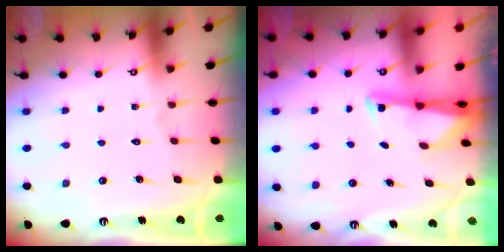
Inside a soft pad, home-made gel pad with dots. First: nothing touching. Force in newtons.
{"total": 2.0, "press": 2.0, "slide": 0.3}